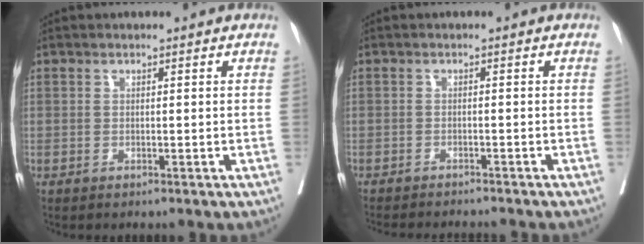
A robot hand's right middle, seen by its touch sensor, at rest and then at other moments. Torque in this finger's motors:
{"motor_torque": [0.93, -1.20, 0.06, 0.05]}